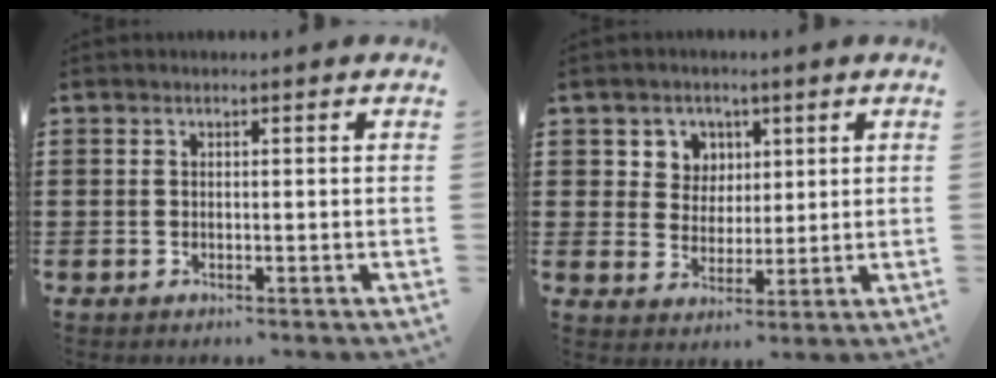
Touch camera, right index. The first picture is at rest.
{"total": 4.6, "force": [1.9, 4.2, 0.5], "torque": [-0.034, 0.015, 0.033]}